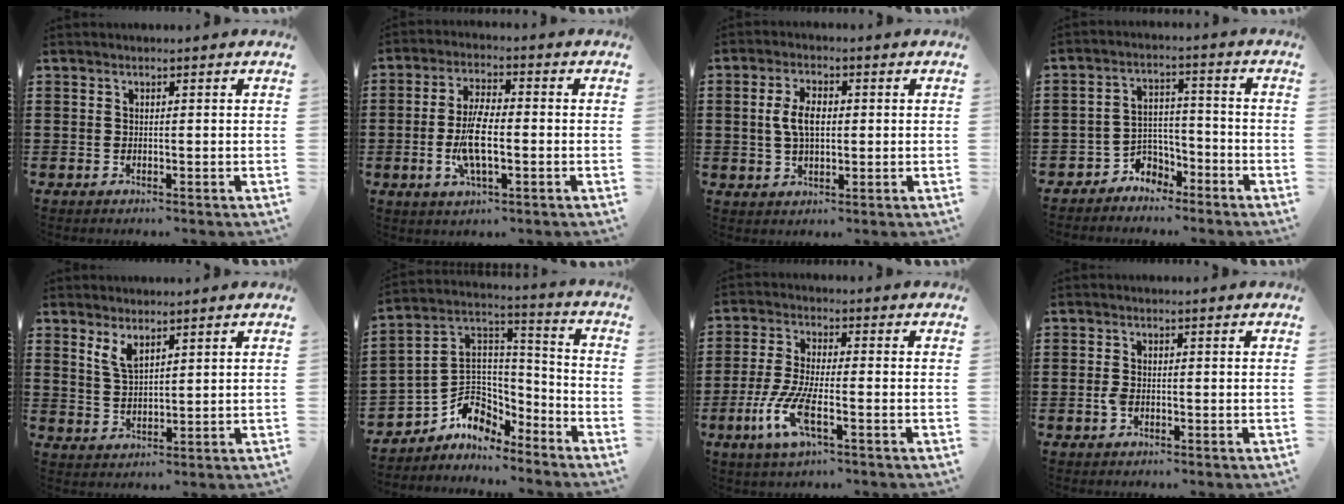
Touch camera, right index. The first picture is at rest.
{"total": 8.1, "force": [-1.3, 2.7, 7.5], "torque": [-0.162, -0.008, -0.028]}
{"total": 5.5, "force": [0.4, 2.9, 4.7], "torque": [-0.101, 0.008, 0.003]}
{"total": 4.1, "force": [-3.4, 2.3, 0.3], "torque": [-0.018, 0.007, -0.073]}
{"total": 3.5, "force": [2.4, 1.3, 2.2], "torque": [-0.049, 0.003, 0.043]}
{"total": 7.0, "force": [-3.9, 5.6, 1.8], "torque": [-0.059, -0.004, -0.075]}
{"total": 7.8, "force": [-3.4, 2.0, 6.7], "torque": [-0.165, -0.020, -0.068]}
{"total": 1.8, "force": [-0.5, 1.0, 1.4], "torque": [-0.034, -0.004, -0.011]}